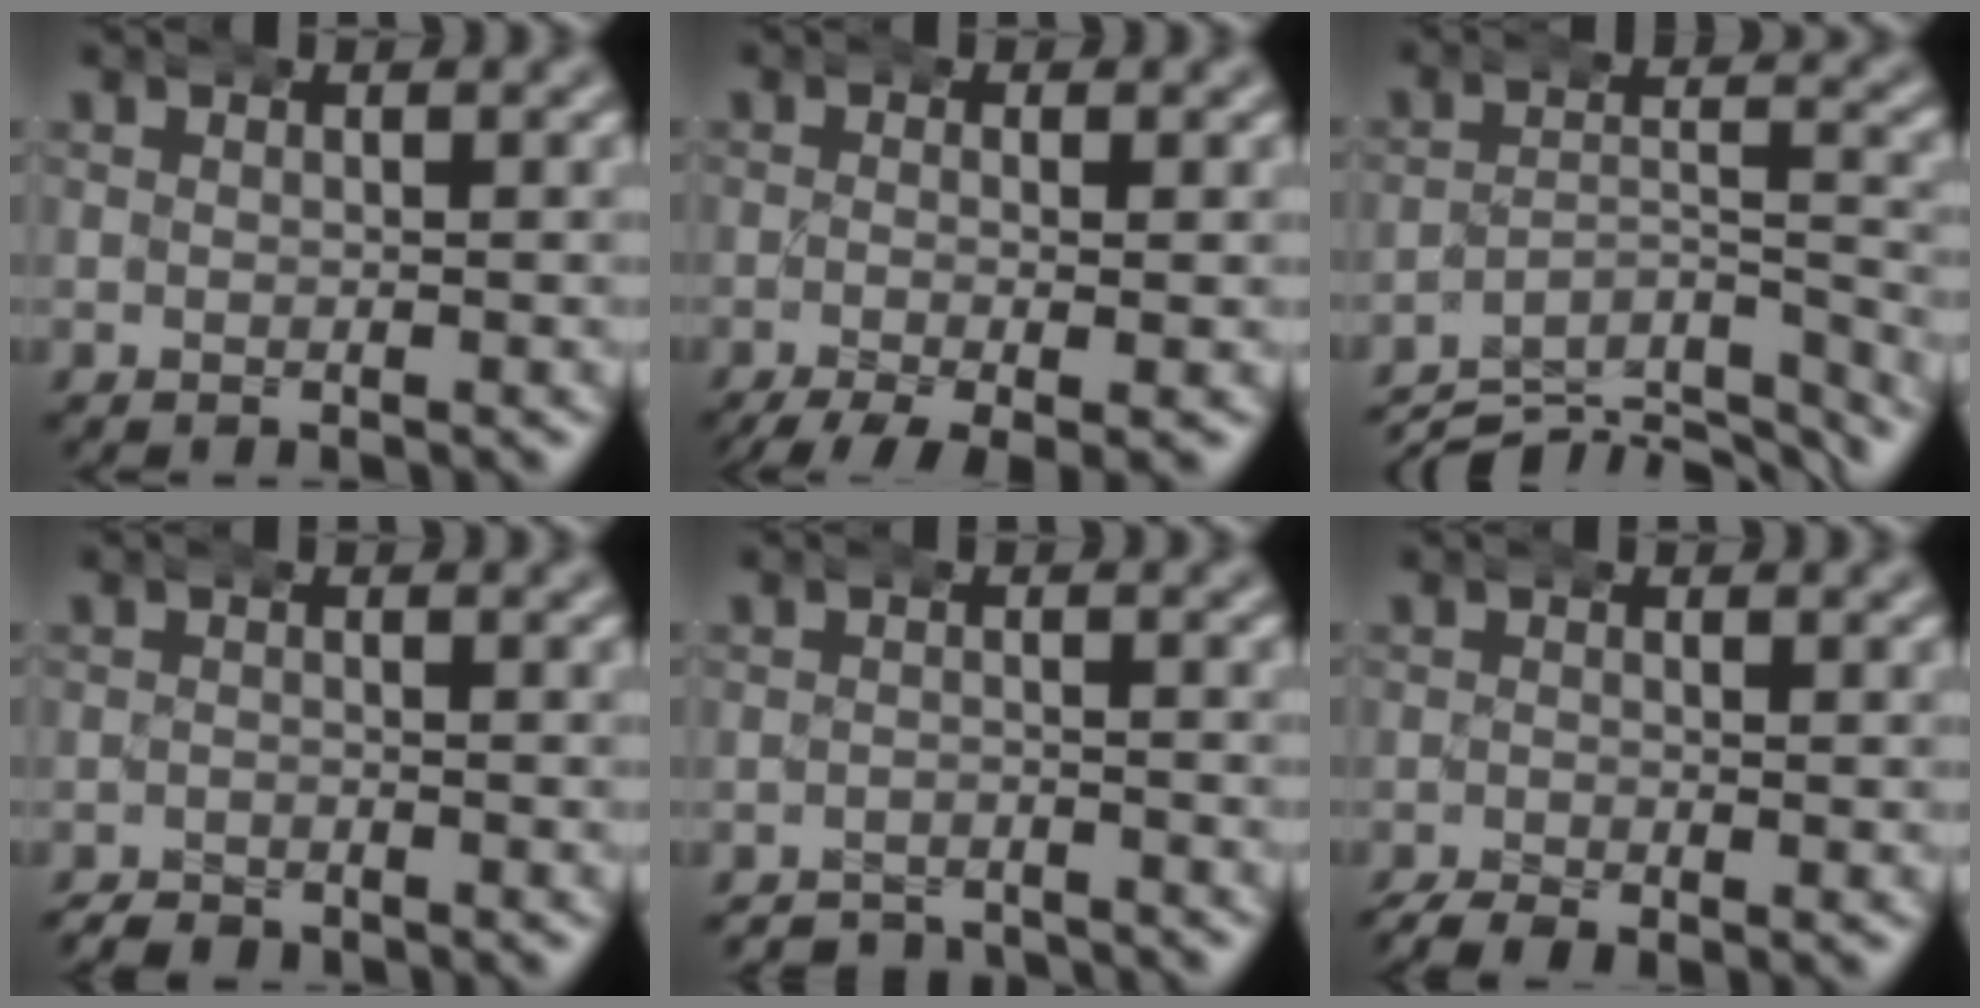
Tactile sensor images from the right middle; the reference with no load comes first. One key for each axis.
{"total": 5.7, "fx": -4.1, "fy": 1.6, "fz": 3.6, "tx": -0.065, "ty": -0.024, "tz": -0.052}
{"total": 9.4, "fx": -8.2, "fy": 3.6, "fz": 3.0, "tx": -0.028, "ty": -0.021, "tz": -0.130}
{"total": 2.0, "fx": -1.8, "fy": 0.7, "fz": 0.1, "tx": -0.011, "ty": -0.007, "tz": -0.033}
{"total": 4.7, "fx": -4.7, "fy": 0.8, "fz": 0.1, "tx": 0.001, "ty": -0.013, "tz": -0.077}
{"total": 2.9, "fx": -2.3, "fy": 1.1, "fz": 1.4, "tx": -0.032, "ty": -0.013, "tz": -0.035}